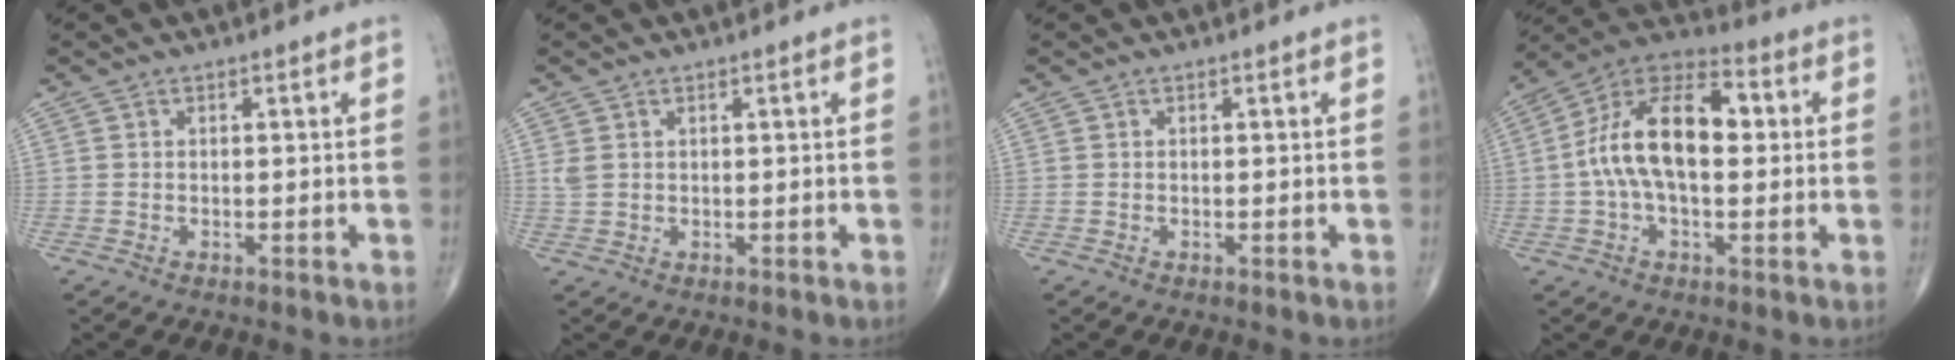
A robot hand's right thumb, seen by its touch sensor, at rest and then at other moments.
{"total": 1.8, "force": [0.7, 1.2, 1.1], "torque": [-0.028, 0.006, 0.022]}
{"total": 0.0}
{"total": 16.2, "force": [1.1, 8.5, 13.8], "torque": [-0.243, 0.040, 0.009]}